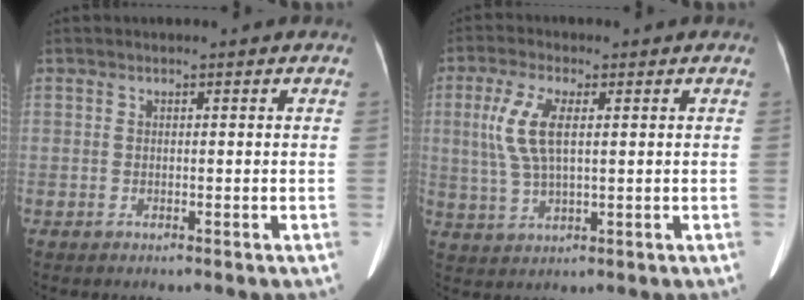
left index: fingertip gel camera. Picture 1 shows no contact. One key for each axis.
{"total": 6.8, "fx": 1.5, "fy": 2.1, "fz": 6.3, "tx": -0.155, "ty": 0.007, "tz": 0.034}